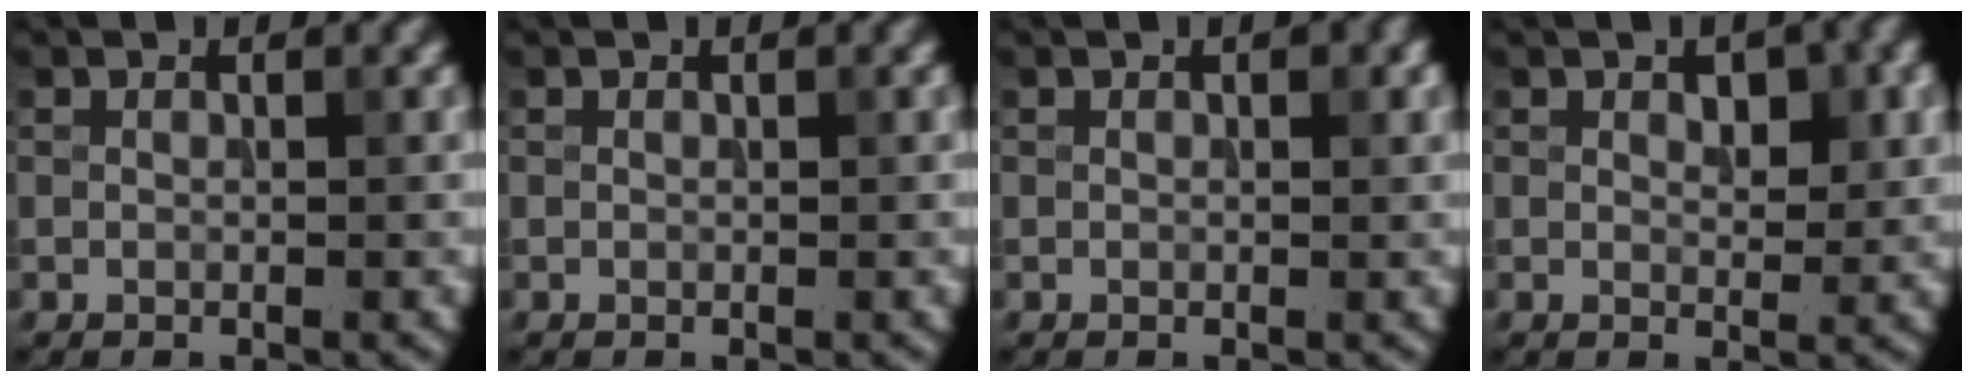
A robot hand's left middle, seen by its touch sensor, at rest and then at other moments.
{"total": 0.0}
{"total": 1.0, "force": [0.4, 0.4, 0.8], "torque": [-0.008, 0.000, 0.006]}
{"total": 2.5, "force": [0.9, 1.3, 1.9], "torque": [-0.022, -0.002, 0.017]}